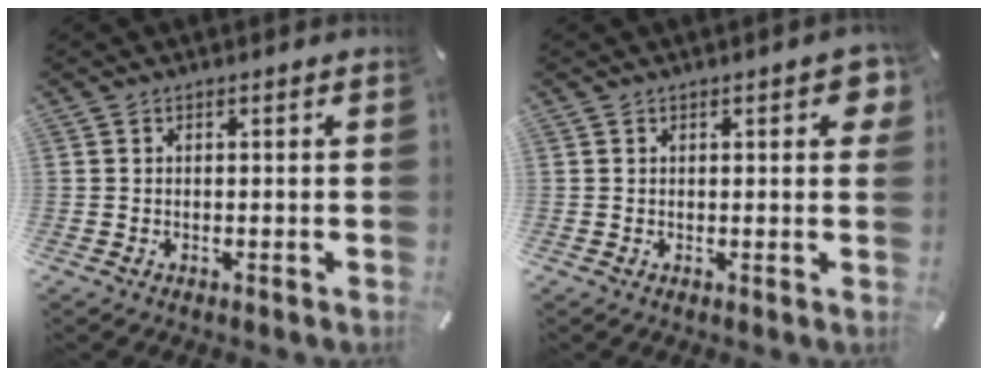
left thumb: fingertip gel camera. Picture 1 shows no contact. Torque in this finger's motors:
{"motor_torque": [0.72, 1.13, 0.16, -0.52, 0.13]}